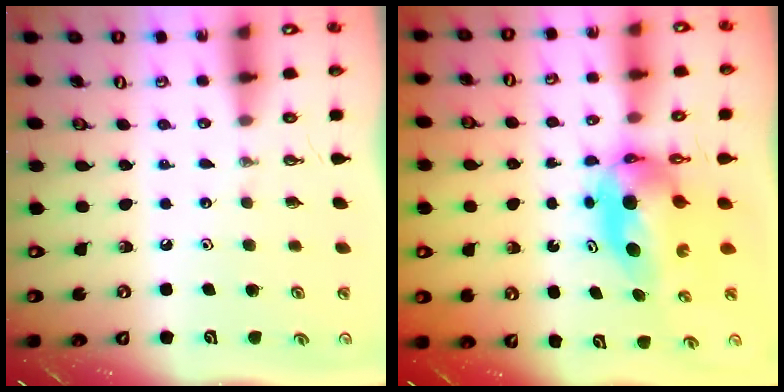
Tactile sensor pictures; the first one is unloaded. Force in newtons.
{"total": 6.7, "press": 6.7, "slide": 1.0}